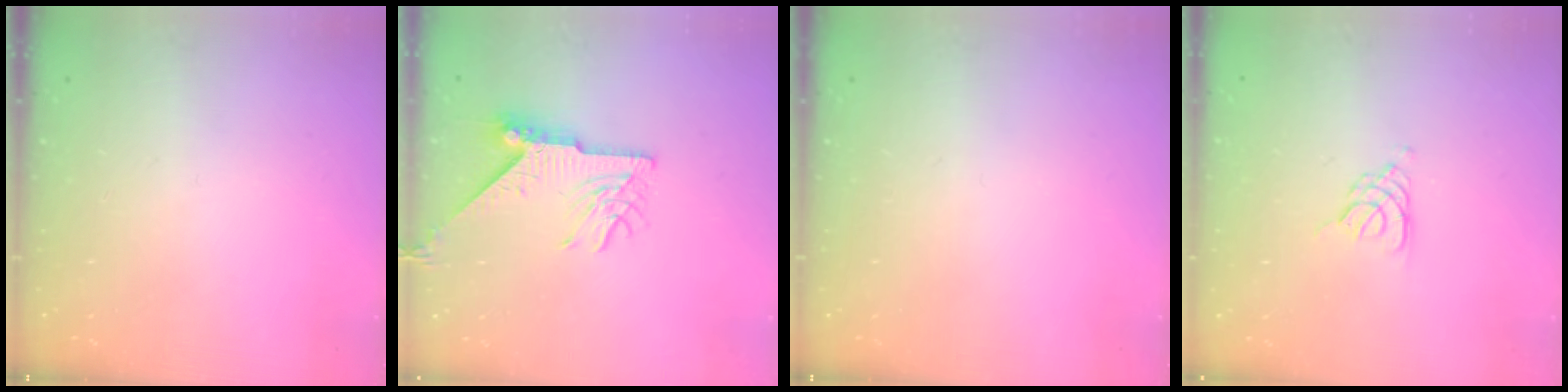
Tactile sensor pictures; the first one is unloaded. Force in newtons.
{"total": 11.2, "press": 11.2, "slide": 1.0}
{"total": 0.0}
{"total": 4.1, "press": 4.1, "slide": 0.6}